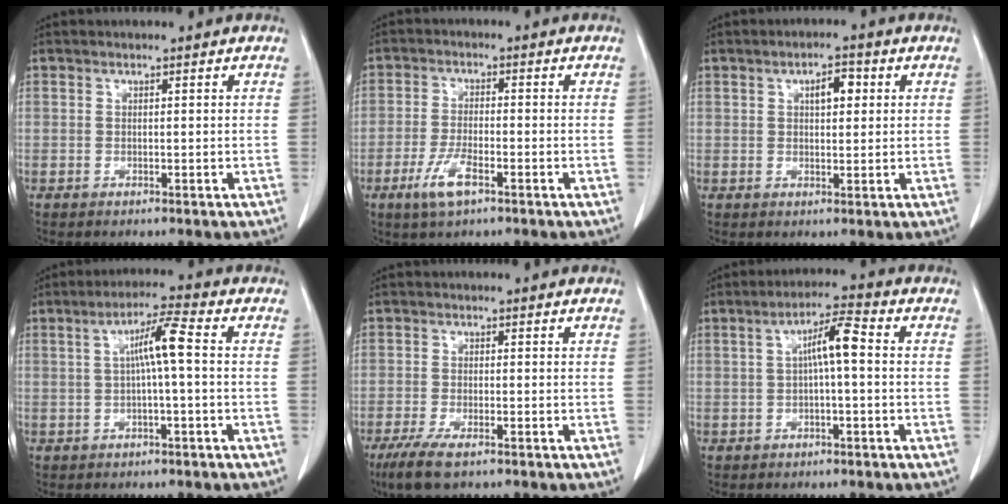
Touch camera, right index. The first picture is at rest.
{"total": 5.3, "force": [-2.9, 1.4, 4.2], "torque": [-0.093, -0.006, -0.051]}
{"total": 3.7, "force": [1.2, 1.5, 3.1], "torque": [-0.050, 0.006, 0.016]}
{"total": 5.7, "force": [0.4, 0.0, 5.6], "torque": [-0.101, 0.016, 0.008]}
{"total": 5.7, "force": [-3.6, 1.0, 4.3], "torque": [-0.085, -0.017, -0.058]}
{"total": 5.5, "force": [0.3, 0.6, 5.4], "torque": [-0.093, 0.017, 0.004]}